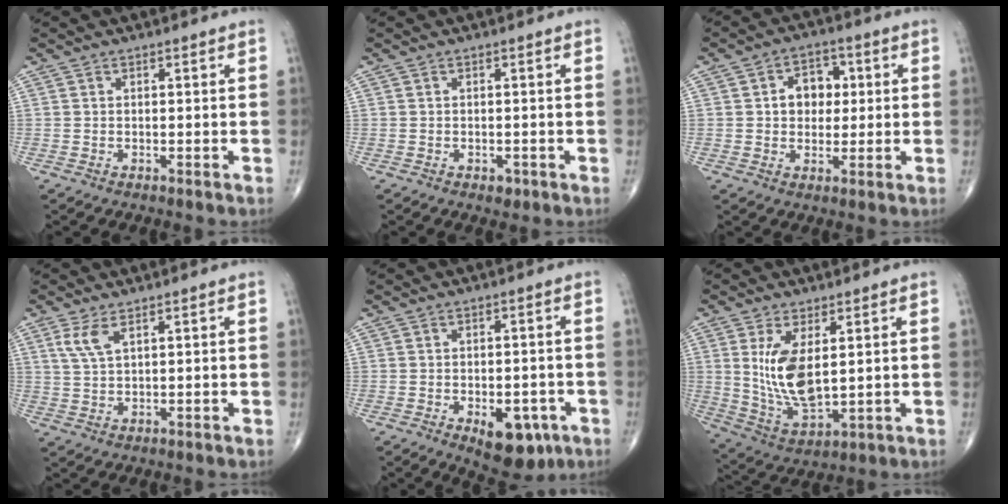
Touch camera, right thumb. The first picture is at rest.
{"total": 1.3, "force": [-0.6, 0.9, 0.8], "torque": [-0.007, 0.000, -0.005]}
{"total": 7.1, "force": [1.1, 5.4, 4.4], "torque": [-0.029, 0.008, 0.012]}
{"total": 3.7, "force": [1.9, 1.2, 2.9], "torque": [-0.067, -0.001, 0.048]}
{"total": 9.8, "force": [-4.3, 5.2, 7.1], "torque": [-0.072, 0.011, -0.048]}
{"total": 11.3, "force": [2.3, 5.1, 9.8], "torque": [-0.183, -0.025, 0.060]}